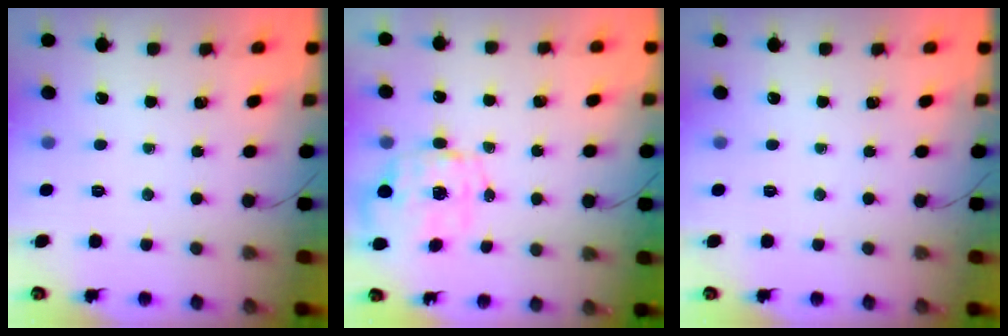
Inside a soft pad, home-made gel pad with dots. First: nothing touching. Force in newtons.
{"total": 6.2, "press": 5.9, "slide": 1.9}
{"total": 0.0}